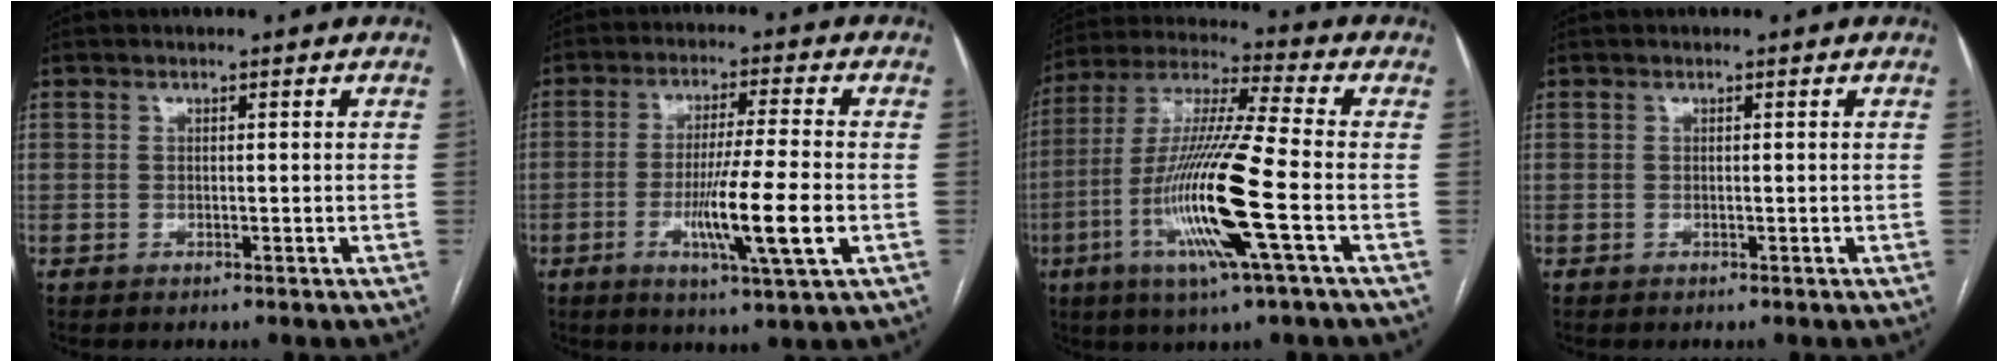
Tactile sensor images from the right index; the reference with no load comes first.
{"total": 11.2, "force": [-2.9, -0.6, 10.8], "torque": [-0.192, -0.022, -0.055]}
{"total": 17.2, "force": [-5.1, -0.3, 16.4], "torque": [-0.334, -0.017, -0.105]}
{"total": 0.0}